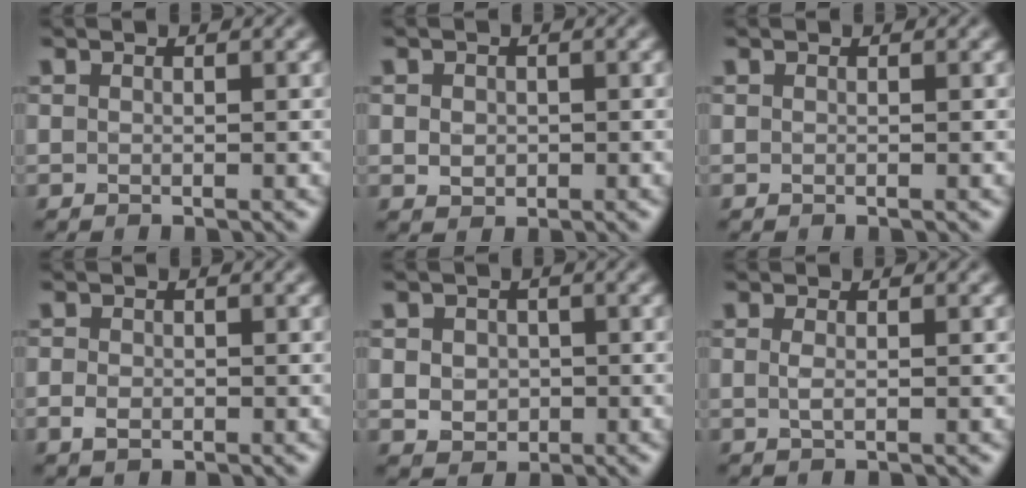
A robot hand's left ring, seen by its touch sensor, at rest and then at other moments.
{"total": 1.5, "force": [0.0, 1.3, 0.7], "torque": [-0.012, -0.003, 0.001]}
{"total": 0.0}
{"total": 1.6, "force": [-0.6, 1.2, 1.0], "torque": [-0.019, -0.003, -0.012]}
{"total": 3.0, "force": [-0.1, 2.6, 1.5], "torque": [-0.023, -0.001, -0.006]}
{"total": 0.9, "force": [0.0, 0.3, 0.9], "torque": [-0.021, -0.001, 0.000]}